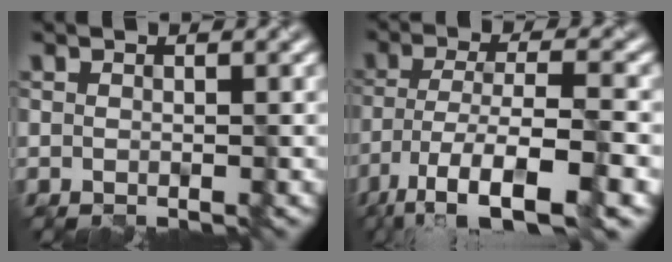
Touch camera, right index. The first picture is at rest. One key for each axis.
{"total": 10.8, "fx": -6.2, "fy": 3.1, "fz": 8.3, "tx": -0.154, "ty": -0.008, "tz": -0.110}